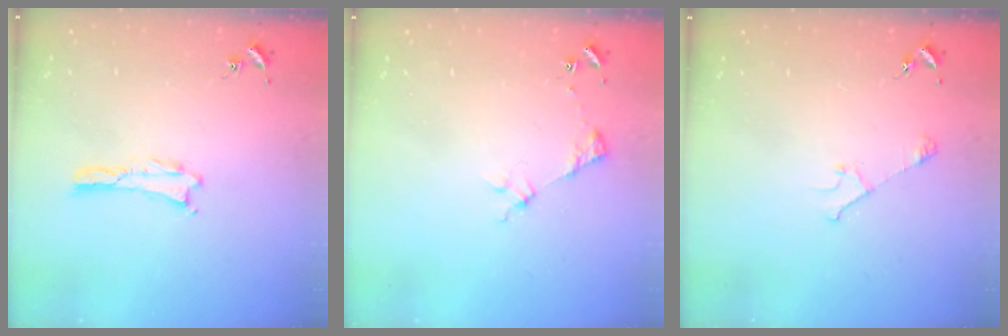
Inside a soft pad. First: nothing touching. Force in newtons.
{"total": 2.9, "press": 2.9, "slide": 0.4}
{"total": 3.2, "press": 3.2, "slide": 0.3}